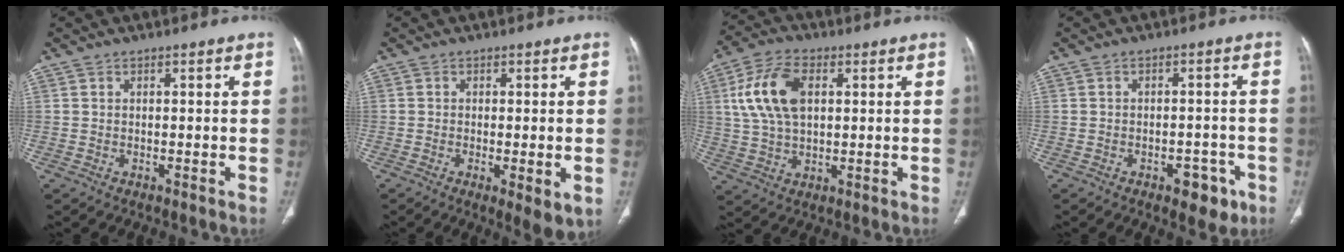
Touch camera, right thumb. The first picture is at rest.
{"total": 5.4, "force": [-1.4, 1.6, 4.9], "torque": [-0.079, -0.016, -0.020]}
{"total": 12.3, "force": [3.0, 7.1, 9.6], "torque": [-0.190, 0.008, 0.056]}
{"total": 5.8, "force": [-3.0, 3.3, 3.7], "torque": [-0.024, 0.018, -0.034]}